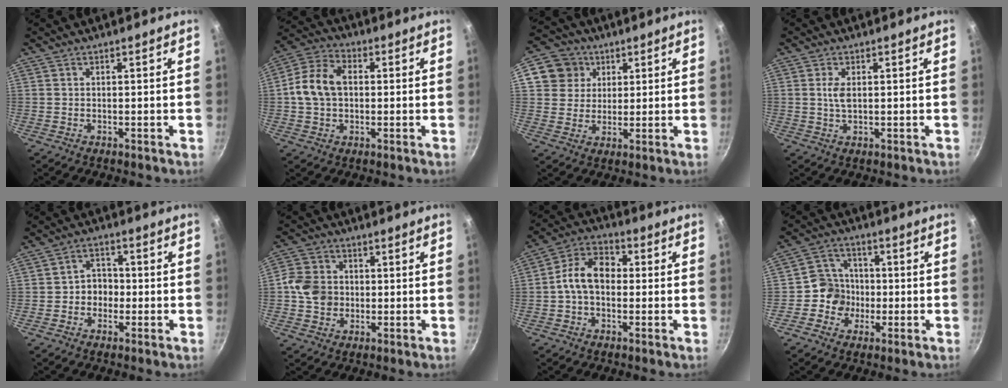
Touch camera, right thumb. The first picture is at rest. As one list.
[{"total": 10.4, "force": [0.5, 7.5, 7.2], "torque": [-0.121, 0.022, -0.005]}, {"total": 7.8, "force": [2.9, 6.9, 2.0], "torque": [0.000, 0.005, 0.044]}, {"total": 2.7, "force": [0.5, 1.3, 2.3], "torque": [-0.048, -0.001, 0.011]}, {"total": 5.1, "force": [-1.1, 4.3, 2.4], "torque": [0.000, 0.019, -0.022]}, {"total": 7.9, "force": [-0.4, 6.9, 3.8], "torque": [-0.049, 0.010, -0.019]}, {"total": 9.9, "force": [-0.4, 7.0, 7.1], "torque": [-0.096, 0.034, -0.026]}, {"total": 7.7, "force": [-1.7, 7.2, 2.2], "torque": [0.004, 0.023, -0.045]}]